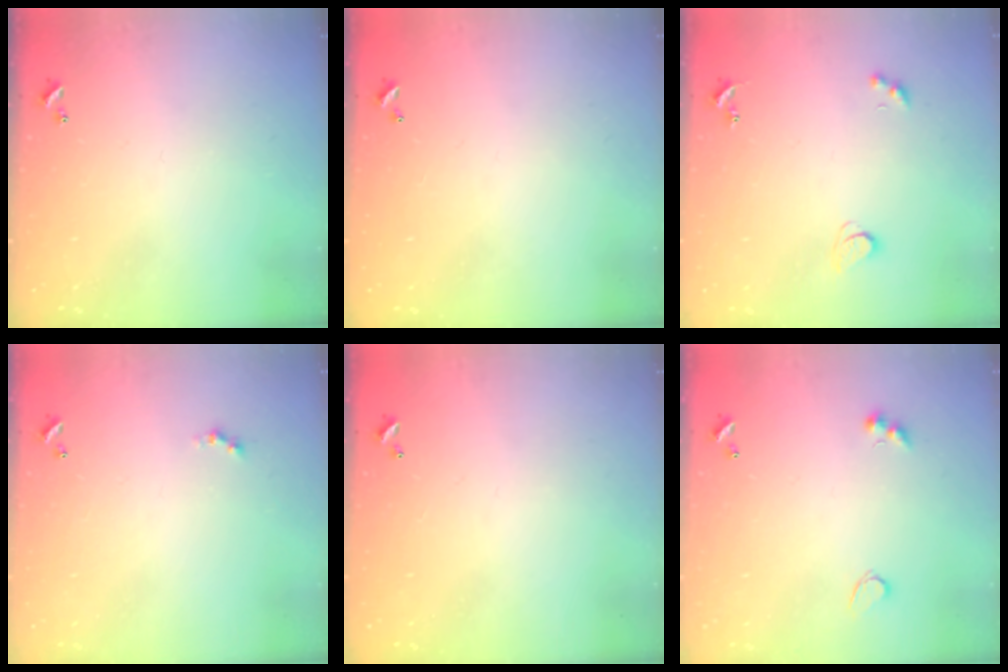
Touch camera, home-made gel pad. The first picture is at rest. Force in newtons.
{"total": 2.7, "press": 2.7, "slide": 0.1}
{"total": 1.8, "press": 1.7, "slide": 0.4}
{"total": 0.5, "press": 0.4, "slide": 0.3}
{"total": 2.7, "press": 2.7, "slide": 0.1}
{"total": 2.8, "press": 2.6, "slide": 0.9}